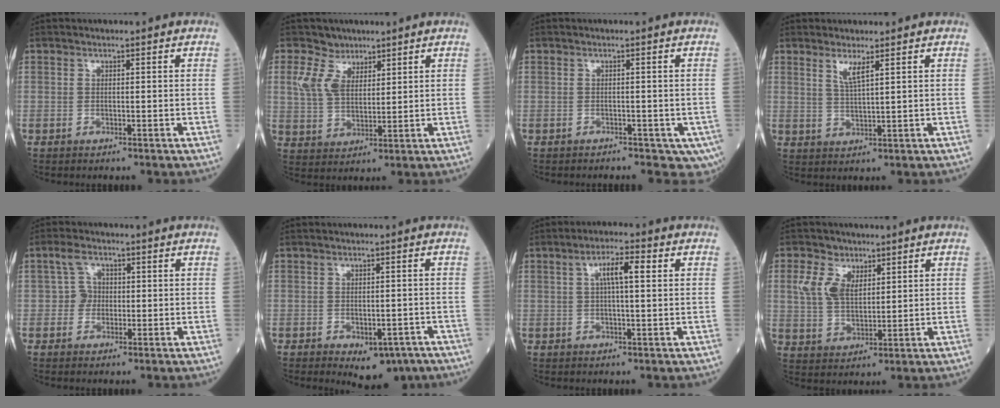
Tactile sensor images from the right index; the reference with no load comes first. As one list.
[{"total": 6.1, "force": [3.8, 3.8, 2.8], "torque": [-0.076, 0.013, 0.086]}, {"total": 5.5, "force": [-3.6, 3.2, 2.7], "torque": [-0.020, -0.004, -0.047]}, {"total": 2.9, "force": [1.9, -0.1, 2.3], "torque": [-0.050, -0.008, 0.042]}, {"total": 2.6, "force": [0.0, 2.5, 0.9], "torque": [-0.011, 0.010, -0.001]}, {"total": 5.8, "force": [-3.6, 3.1, 3.4], "torque": [-0.030, 0.001, -0.041]}, {"total": 5.0, "force": [1.5, 0.7, 4.7], "torque": [-0.086, 0.013, 0.027]}, {"total": 6.6, "force": [3.0, 4.1, 4.3], "torque": [-0.101, 0.012, 0.065]}]